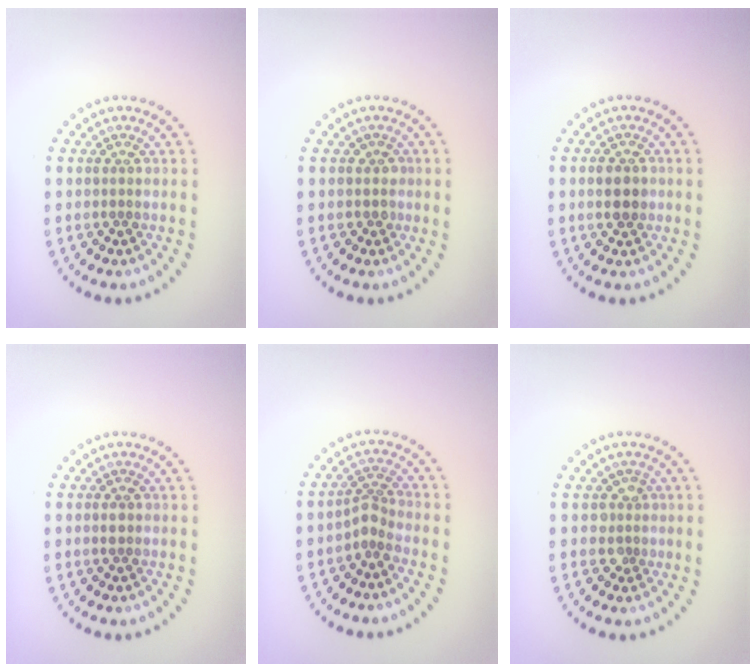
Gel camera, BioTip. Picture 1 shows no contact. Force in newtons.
{"total": 0.8, "press": 0.6, "slide": 0.6}
{"total": 2.6, "press": 2.6, "slide": 0.1}
{"total": 0.9, "press": 0.9, "slide": 0.1}
{"total": 2.0, "press": 1.3, "slide": 1.5}
{"total": 1.6, "press": 1.3, "slide": 0.9}